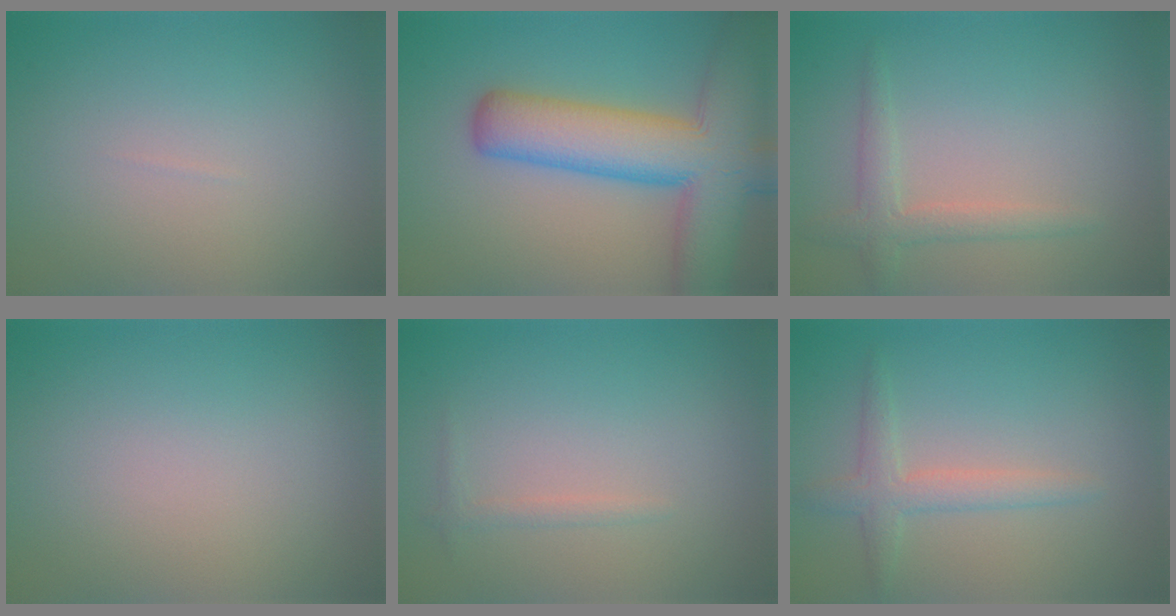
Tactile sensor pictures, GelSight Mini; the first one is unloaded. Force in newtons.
{"total": 11.1, "press": 11.1, "slide": 0.7}
{"total": 2.3, "press": 2.2, "slide": 0.1}
{"total": 0.0}
{"total": 0.9, "press": 0.9, "slide": 0.1}
{"total": 2.4, "press": 2.4, "slide": 0.1}